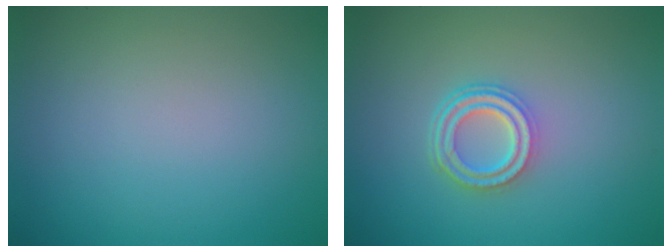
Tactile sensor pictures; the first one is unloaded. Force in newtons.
{"total": 3.5, "press": 2.7, "slide": 2.3}